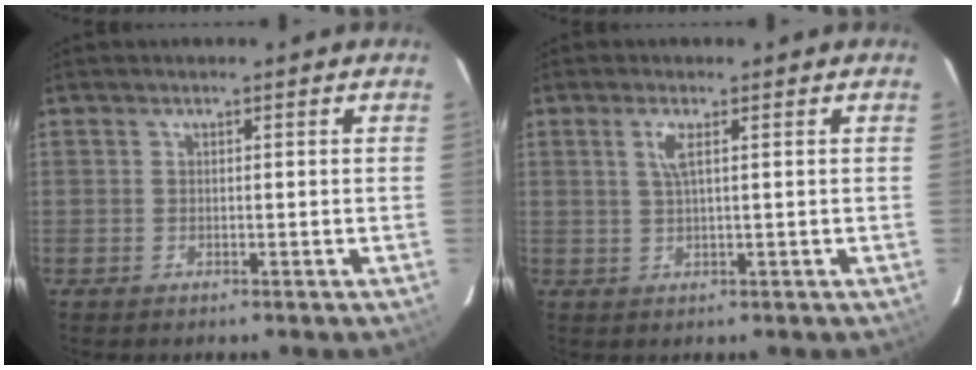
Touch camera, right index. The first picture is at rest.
{"total": 2.5, "force": [0.9, 0.1, 2.3], "torque": [-0.048, 0.001, 0.017]}